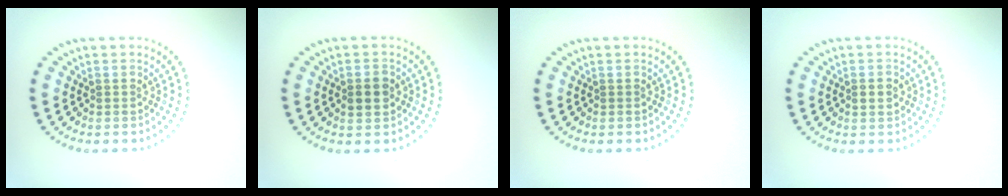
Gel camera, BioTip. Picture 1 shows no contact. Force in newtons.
{"total": 2.3, "press": 2.2, "slide": 0.1}
{"total": 0.0}
{"total": 0.8, "press": 0.8, "slide": 0.2}